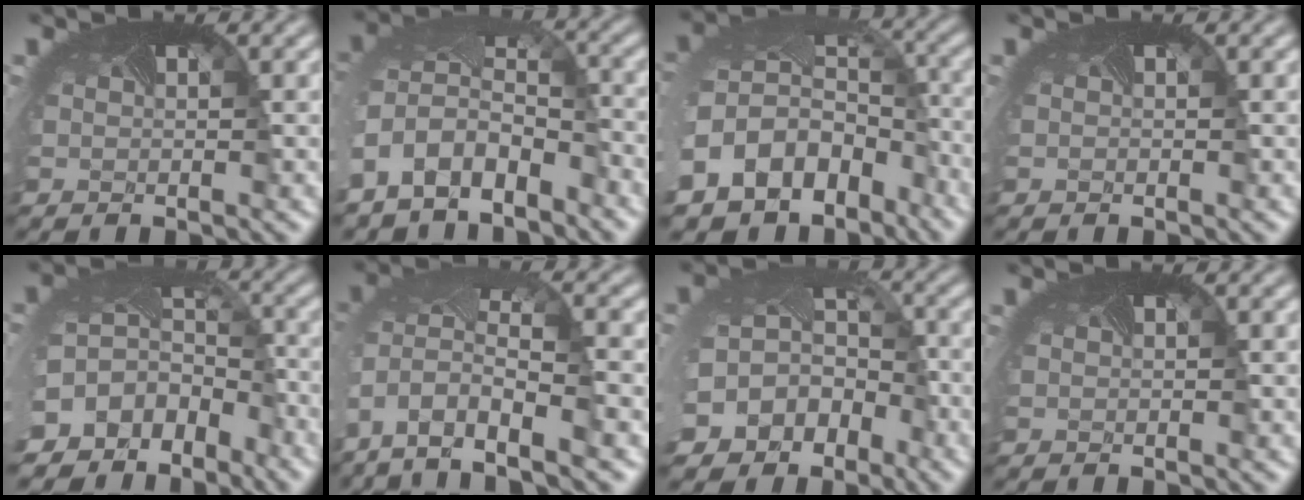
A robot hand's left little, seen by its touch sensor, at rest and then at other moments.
{"total": 7.9, "force": [-3.9, 5.5, 4.1], "torque": [-0.111, -0.018, -0.066]}
{"total": 16.6, "force": [-8.1, 13.2, 6.1], "torque": [-0.166, -0.055, -0.118]}
{"total": 0.0}
{"total": 11.9, "force": [-7.4, 8.8, 3.2], "torque": [-0.103, -0.040, -0.083]}
{"total": 9.8, "force": [-4.7, 4.7, 7.3], "torque": [-0.177, -0.019, -0.062]}
{"total": 11.8, "force": [-6.5, 9.2, 3.3], "torque": [-0.097, -0.054, -0.084]}
{"total": 0.0}